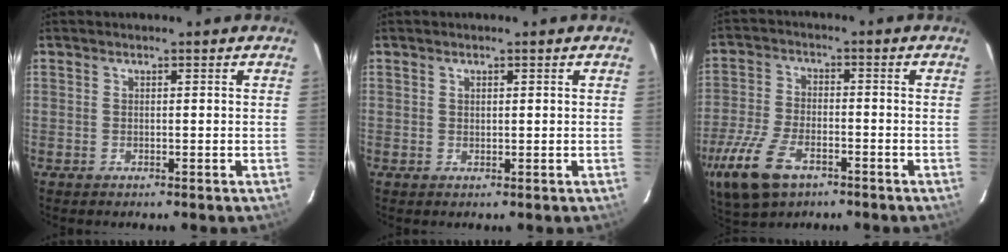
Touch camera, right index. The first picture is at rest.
{"total": 0.7, "force": [0.4, 0.5, 0.2], "torque": [-0.003, 0.002, 0.008]}
{"total": 14.6, "force": [-8.2, 7.6, 9.4], "torque": [-0.231, -0.027, -0.154]}